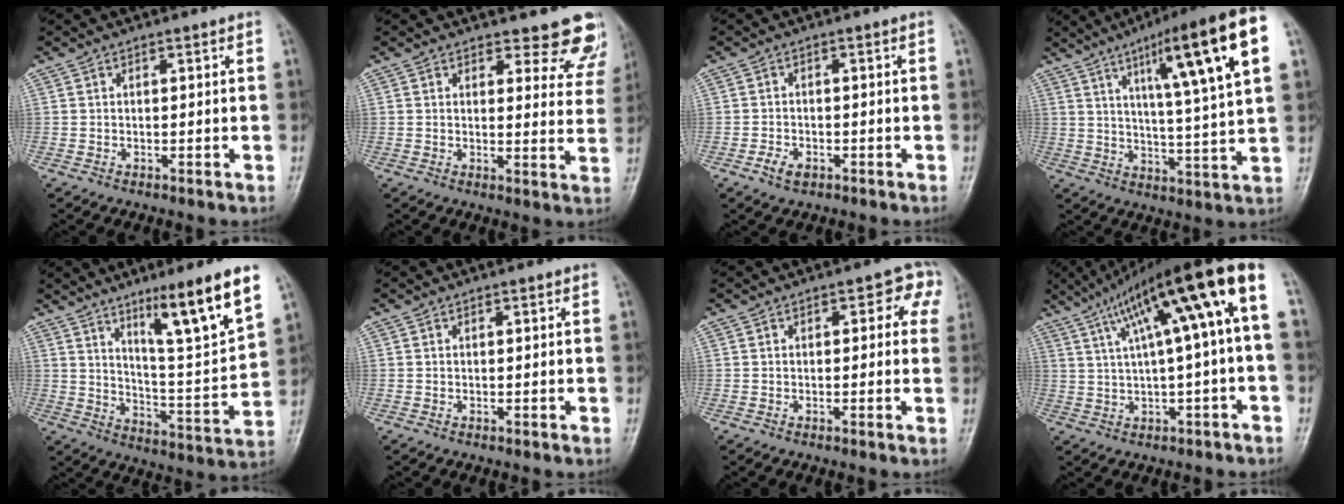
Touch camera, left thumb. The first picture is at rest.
{"total": 9.7, "force": [8.7, 3.6, 2.2], "torque": [0.023, -0.059, 0.074]}
{"total": 2.8, "force": [-1.5, 1.7, 1.6], "torque": [-0.032, 0.007, -0.025]}
{"total": 19.9, "force": [8.1, 2.4, 18.1], "torque": [-0.257, -0.014, 0.117]}
{"total": 16.4, "force": [9.9, 1.2, 13.0], "torque": [-0.191, -0.060, 0.165]}
{"total": 0.0}
{"total": 4.6, "force": [1.2, 2.7, 3.5], "torque": [0.002, 0.008, -0.001]}
{"total": 16.1, "force": [4.8, 2.1, 15.2], "torque": [-0.247, 0.040, 0.079]}